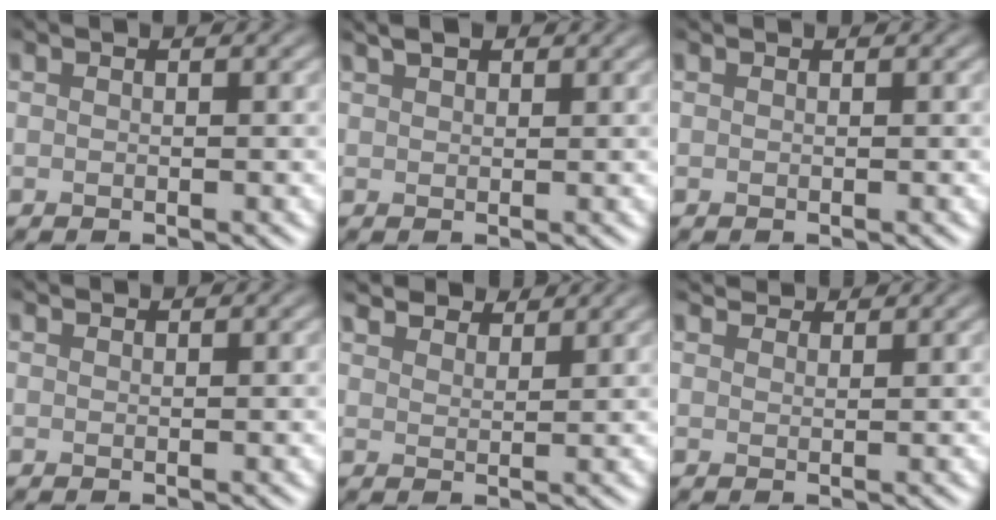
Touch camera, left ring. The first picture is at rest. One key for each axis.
{"total": 1.9, "fx": 1.4, "fy": 0.8, "fz": 0.9, "tx": -0.015, "ty": 0.006, "tz": 0.028}
{"total": 0.0}
{"total": 0.9, "fx": 0.9, "fy": 0.1, "fz": 0.1, "tx": -0.005, "ty": 0.000, "tz": 0.015}
{"total": 4.9, "fx": 4.6, "fy": 0.9, "fz": 1.3, "tx": -0.030, "ty": 0.005, "tz": 0.077}
{"total": 3.1, "fx": 2.9, "fy": 0.6, "fz": 0.8, "tx": -0.015, "ty": 0.002, "tz": 0.045}